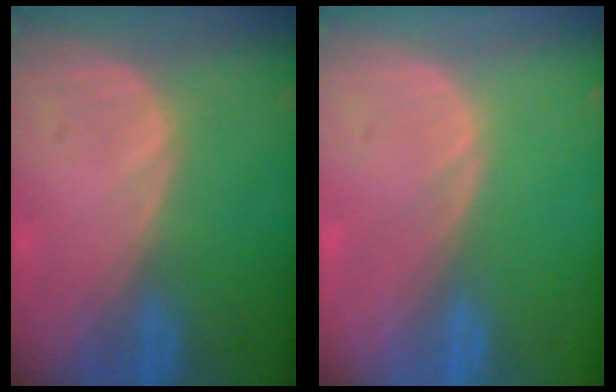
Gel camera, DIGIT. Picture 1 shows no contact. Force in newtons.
{"total": 0.0}